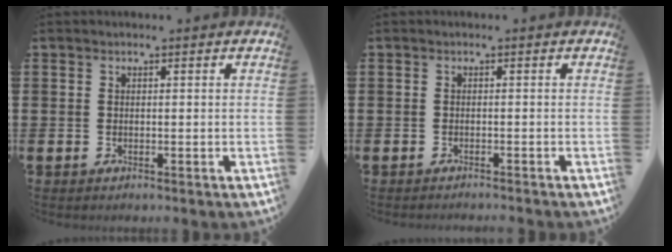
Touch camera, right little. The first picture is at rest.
{"total": 0.7, "force": [-0.7, -0.2, 0.0], "torque": [0.000, -0.001, -0.014]}